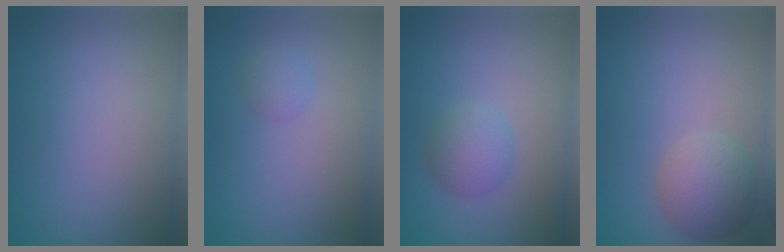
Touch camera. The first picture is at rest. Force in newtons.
{"total": 1.2, "press": 1.2, "slide": 0.0}
{"total": 2.7, "press": 2.7, "slide": 0.1}
{"total": 4.4, "press": 4.4, "slide": 0.2}